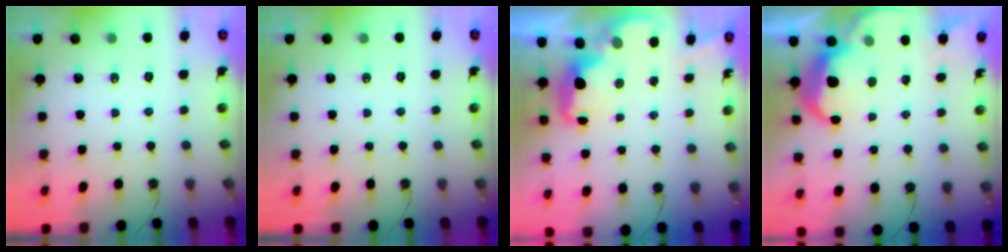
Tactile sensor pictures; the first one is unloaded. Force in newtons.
{"total": 0.0}
{"total": 3.0, "press": 2.9, "slide": 0.7}
{"total": 7.3, "press": 7.3, "slide": 0.6}